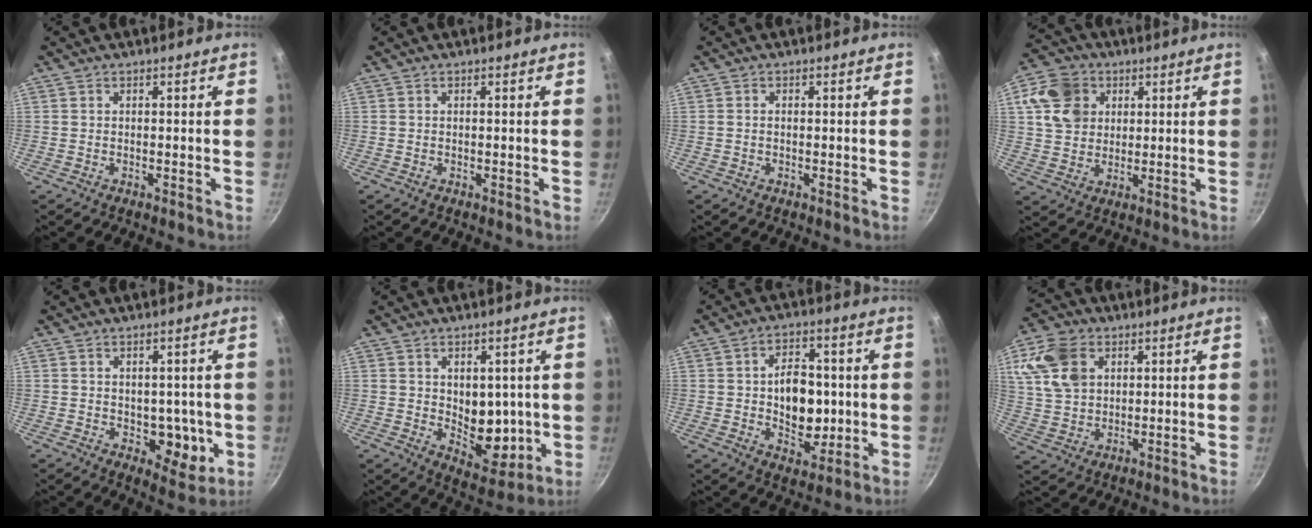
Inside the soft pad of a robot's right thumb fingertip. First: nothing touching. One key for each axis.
{"total": 0.0}
{"total": 0.6, "fx": -0.1, "fy": 0.4, "fz": 0.4, "tx": -0.008, "ty": 0.003, "tz": -0.002}
{"total": 10.8, "fx": 3.6, "fy": 8.8, "fz": 5.1, "tx": -0.067, "ty": 0.000, "tz": 0.060}
{"total": 7.9, "fx": -0.6, "fy": 5.2, "fz": 6.0, "tx": -0.040, "ty": -0.015, "tz": 0.000}
{"total": 10.3, "fx": 0.8, "fy": 7.0, "fz": 7.5, "tx": -0.065, "ty": -0.035, "tz": 0.024}
{"total": 11.7, "fx": 0.0, "fy": 7.9, "fz": 8.7, "tx": -0.089, "ty": -0.002, "tz": 0.002}
{"total": 11.4, "fx": 4.0, "fy": 8.4, "fz": 6.7, "tx": -0.109, "ty": -0.003, "tz": 0.078}